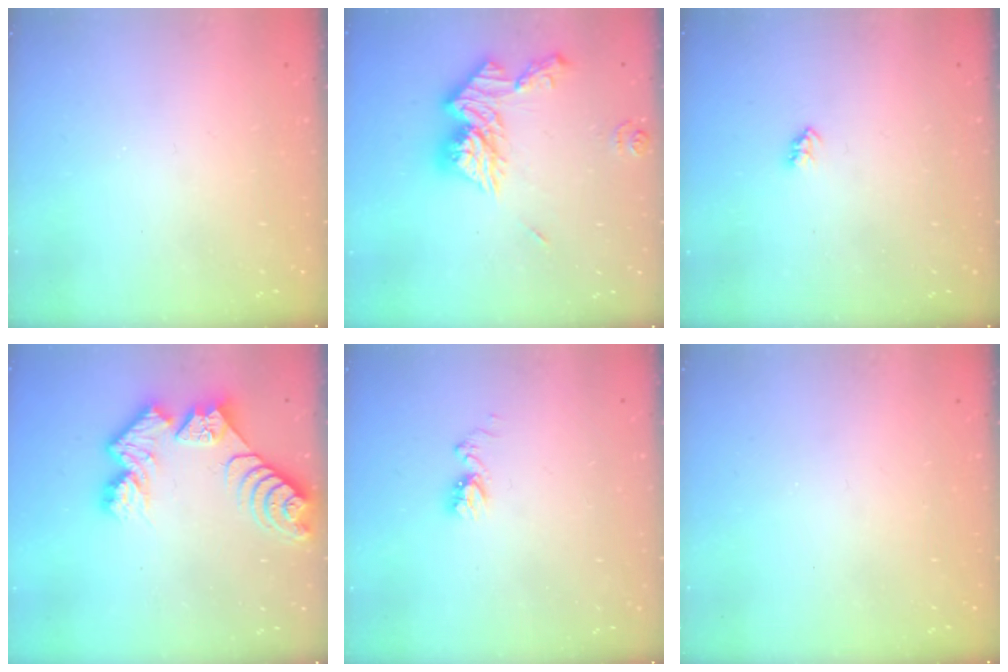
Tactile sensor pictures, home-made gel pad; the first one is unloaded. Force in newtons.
{"total": 15.3, "press": 15.2, "slide": 1.7}
{"total": 2.3, "press": 2.2, "slide": 0.4}
{"total": 11.8, "press": 11.8, "slide": 1.2}
{"total": 7.1, "press": 7.1, "slide": 0.8}
{"total": 0.0}